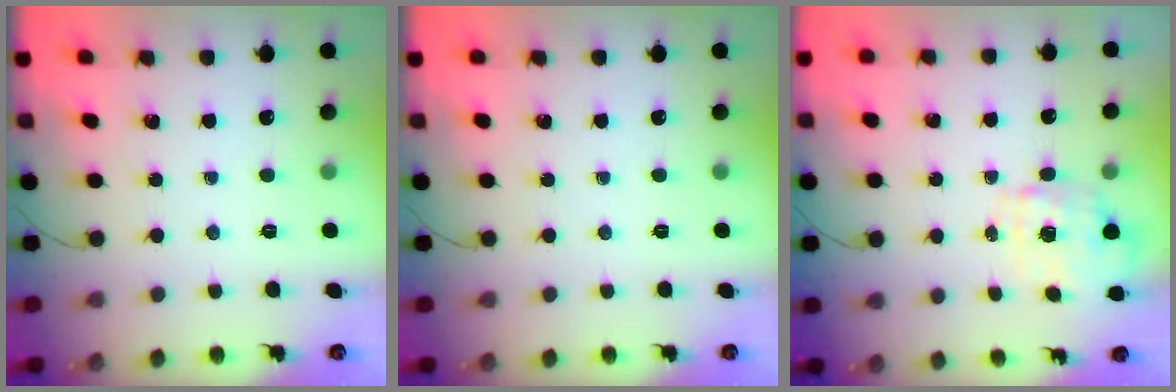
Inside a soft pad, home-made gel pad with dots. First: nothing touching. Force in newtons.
{"total": 0.0}
{"total": 1.5, "press": 1.5, "slide": 0.5}